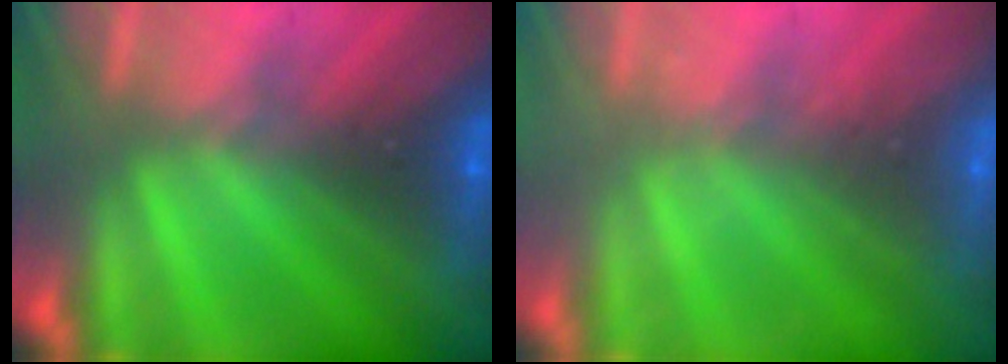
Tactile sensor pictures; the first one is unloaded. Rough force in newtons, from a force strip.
{"total": 2.3}